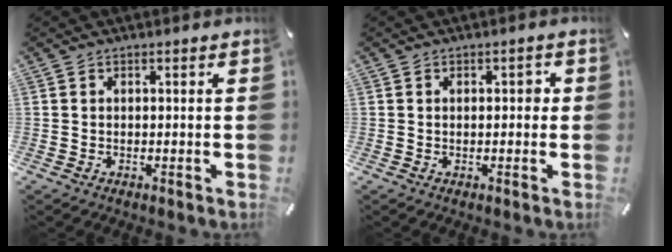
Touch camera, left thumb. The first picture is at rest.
{"total": 1.7, "force": [0.2, 0.9, 1.5], "torque": [-0.012, 0.002, -0.003]}